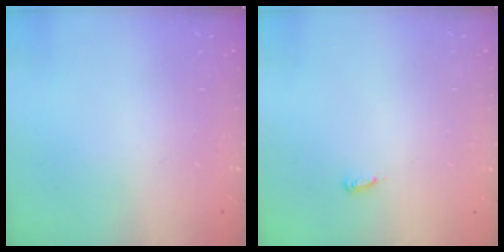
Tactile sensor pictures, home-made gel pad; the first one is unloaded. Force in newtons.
{"total": 3.7, "press": 3.7, "slide": 0.2}